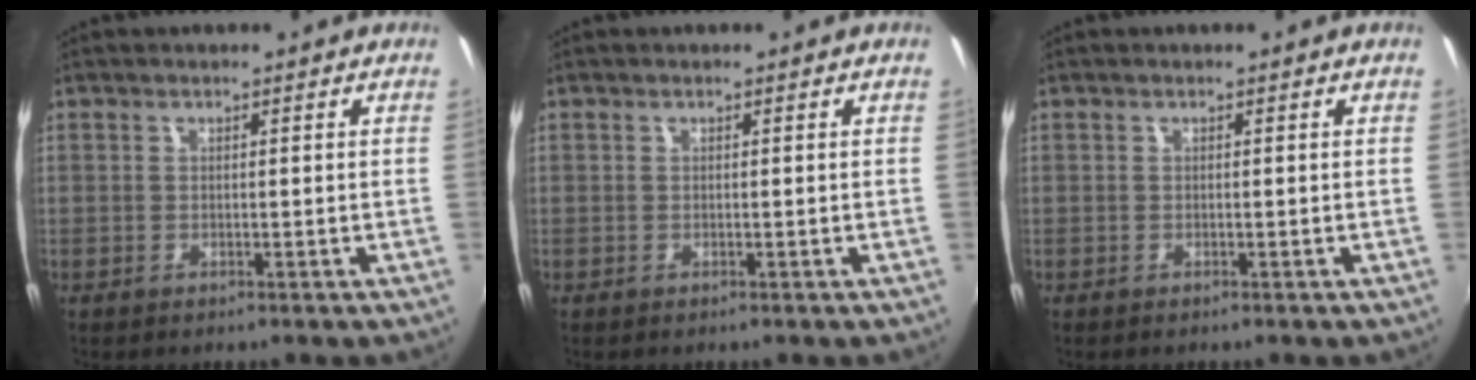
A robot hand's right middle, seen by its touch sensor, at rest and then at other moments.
{"total": 0.0}
{"total": 0.0}